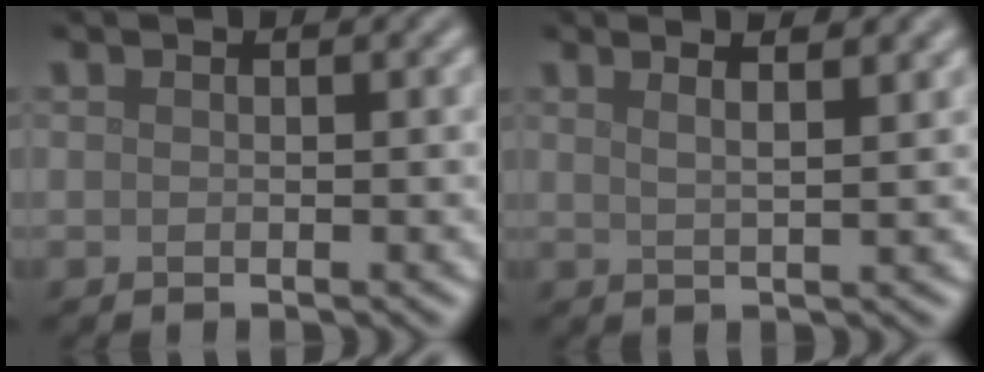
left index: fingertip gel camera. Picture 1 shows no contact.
{"total": 5.1, "force": [3.3, 1.9, 3.4], "torque": [-0.023, 0.031, 0.013]}